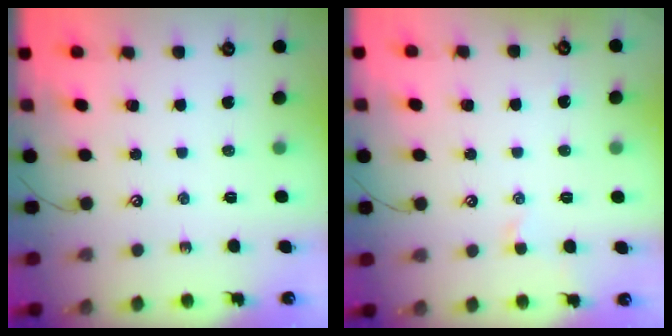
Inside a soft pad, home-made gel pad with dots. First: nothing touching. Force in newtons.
{"total": 1.2, "press": 1.2, "slide": 0.4}